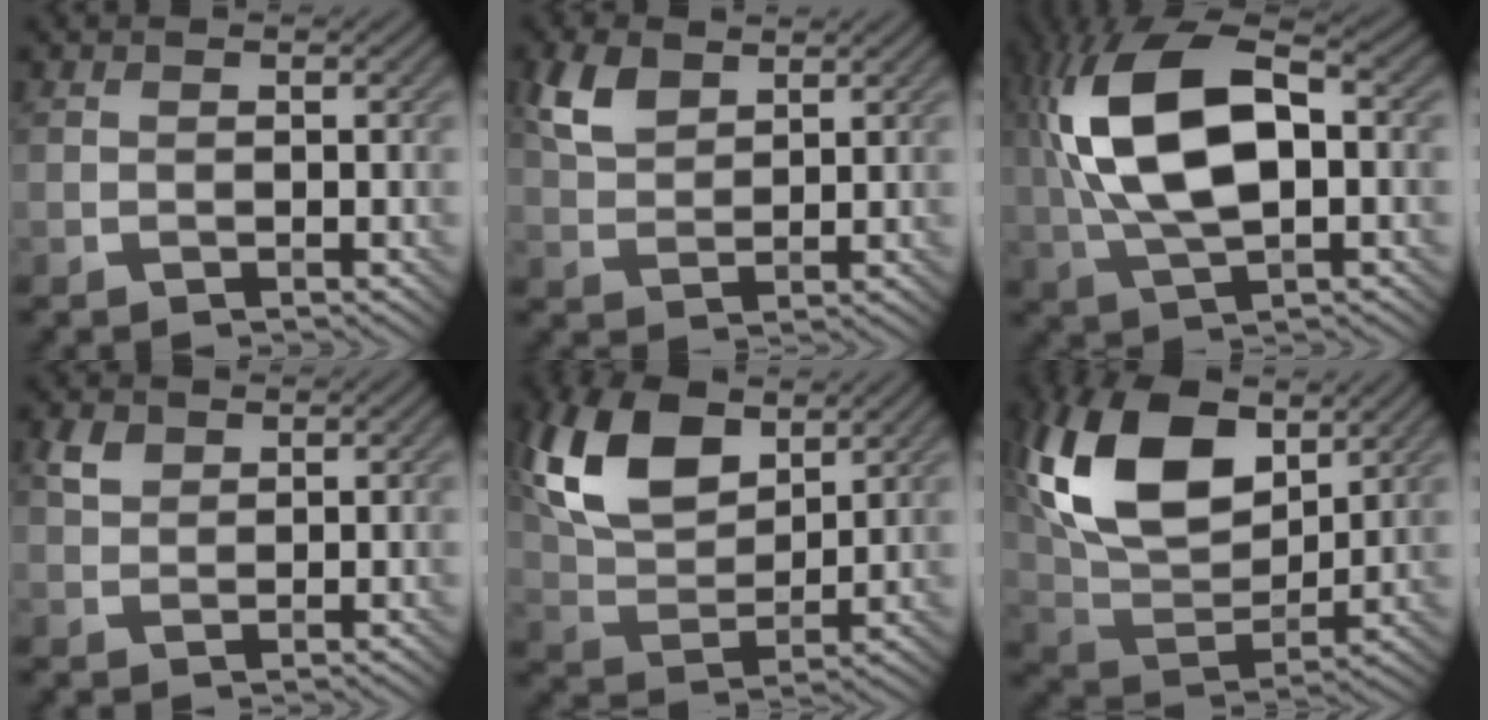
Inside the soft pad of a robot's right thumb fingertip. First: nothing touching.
{"total": 5.1, "force": [2.9, 2.7, 3.1], "torque": [-0.076, 0.004, 0.061]}
{"total": 15.4, "force": [2.1, 7.4, 13.3], "torque": [-0.288, 0.016, 0.032]}
{"total": 2.4, "force": [1.4, 1.5, 1.2], "torque": [-0.029, 0.003, 0.028]}
{"total": 12.4, "force": [6.0, 6.8, 8.5], "torque": [-0.205, 0.023, 0.117]}
{"total": 16.8, "force": [7.3, 9.3, 11.9], "torque": [-0.265, 0.022, 0.124]}